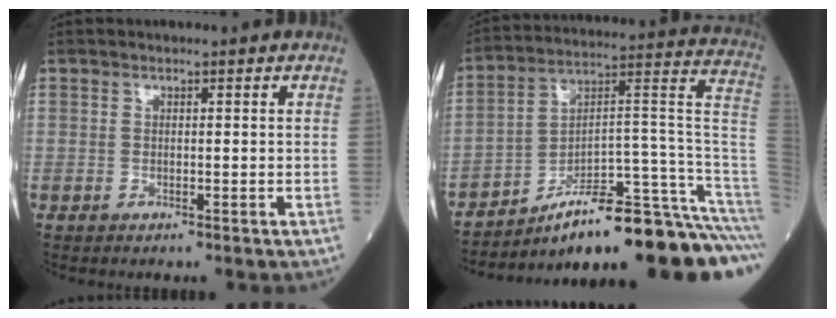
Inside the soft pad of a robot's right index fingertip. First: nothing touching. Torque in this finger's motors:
{"motor_torque": [0.16, -1.12, 0.59, 0.00]}